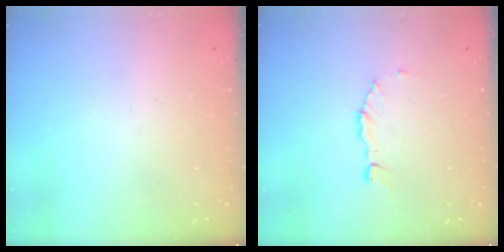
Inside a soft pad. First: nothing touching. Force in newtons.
{"total": 3.0, "press": 2.9, "slide": 0.3}